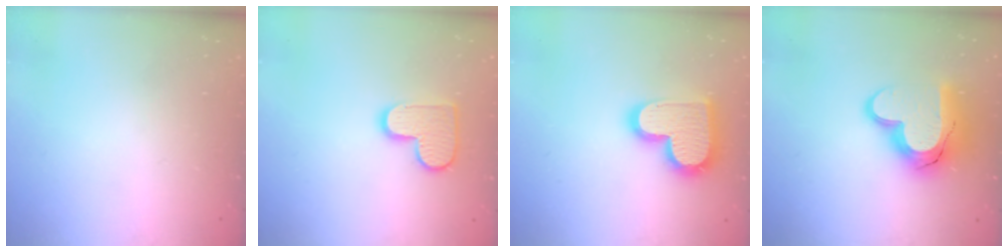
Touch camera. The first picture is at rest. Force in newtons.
{"total": 11.0, "press": 11.0, "slide": 0.7}
{"total": 17.9, "press": 17.9, "slide": 1.1}
{"total": 16.9, "press": 16.9, "slide": 1.3}